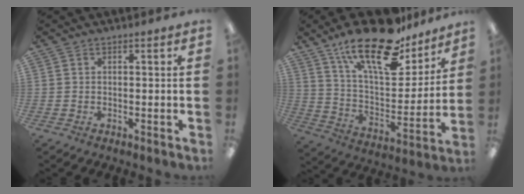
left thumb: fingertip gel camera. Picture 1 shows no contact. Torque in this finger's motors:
{"motor_torque": [0.32, 0.34, 1.45, -1.32, 0.39]}